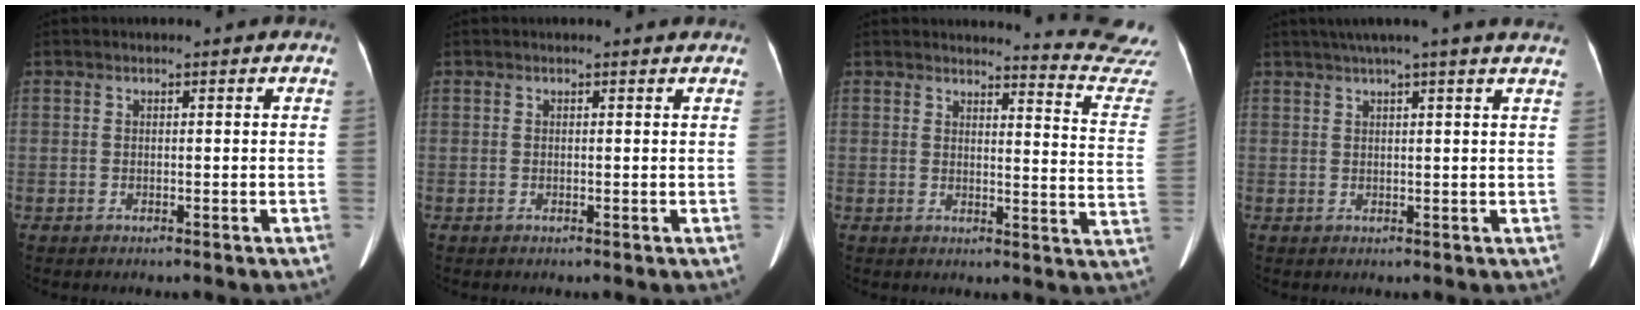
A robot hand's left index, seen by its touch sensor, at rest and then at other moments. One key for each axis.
{"total": 1.0, "fx": 1.0, "fy": 0.1, "fz": 0.0, "tx": -0.011, "ty": -0.007, "tz": 0.007}
{"total": 13.9, "fx": 13.7, "fy": -1.9, "fz": -0.2, "tx": 0.010, "ty": -0.159, "tz": 0.125}
{"total": 12.2, "fx": 10.2, "fy": -1.0, "fz": 6.6, "tx": -0.105, "ty": 0.022, "tz": 0.120}